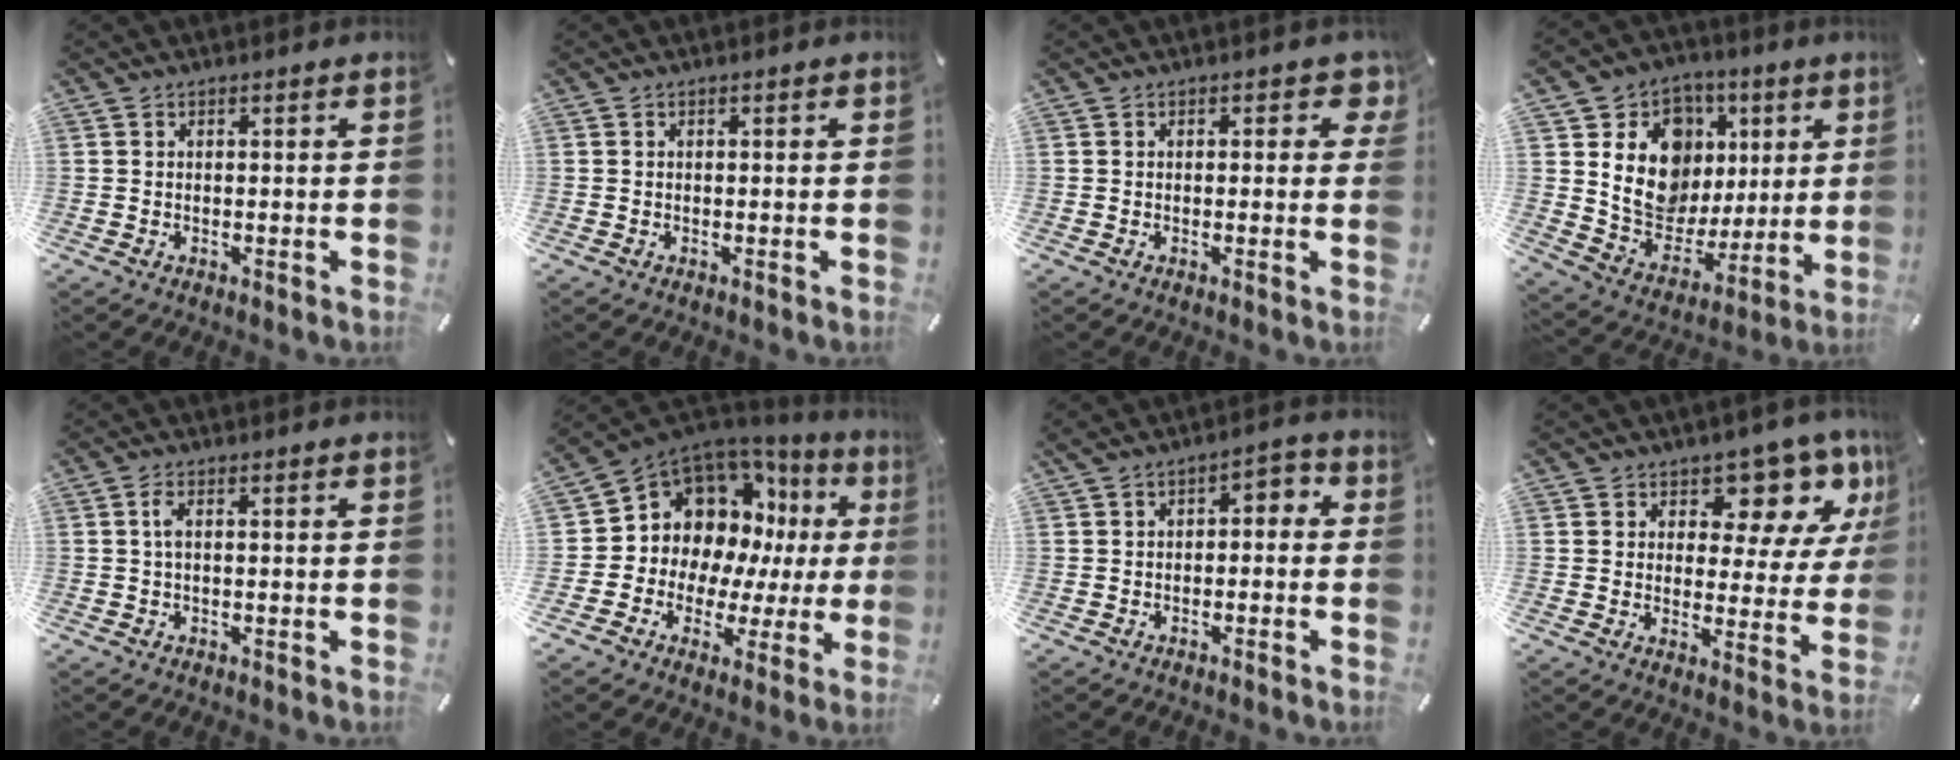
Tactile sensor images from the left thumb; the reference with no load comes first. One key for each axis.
{"total": 0.0}
{"total": 2.9, "fx": 0.9, "fy": 1.7, "fz": 2.3, "tx": -0.024, "ty": -0.002, "tz": 0.009}
{"total": 16.2, "fx": 3.4, "fy": 14.1, "fz": 7.2, "tx": -0.115, "ty": -0.025, "tz": 0.071}
{"total": 1.9, "fx": 0.0, "fy": 0.5, "fz": 1.9, "tx": -0.037, "ty": 0.001, "tz": 0.000}
{"total": 11.3, "fx": 4.8, "fy": 9.5, "fz": 3.6, "tx": -0.072, "ty": -0.064, "tz": 0.105}
{"total": 3.6, "fx": -2.2, "fy": 2.2, "fz": 1.8, "tx": -0.031, "ty": 0.022, "tz": -0.044}
{"total": 10.7, "fx": 7.2, "fy": 6.0, "fz": 5.3, "tx": -0.064, "ty": -0.058, "tz": 0.123}